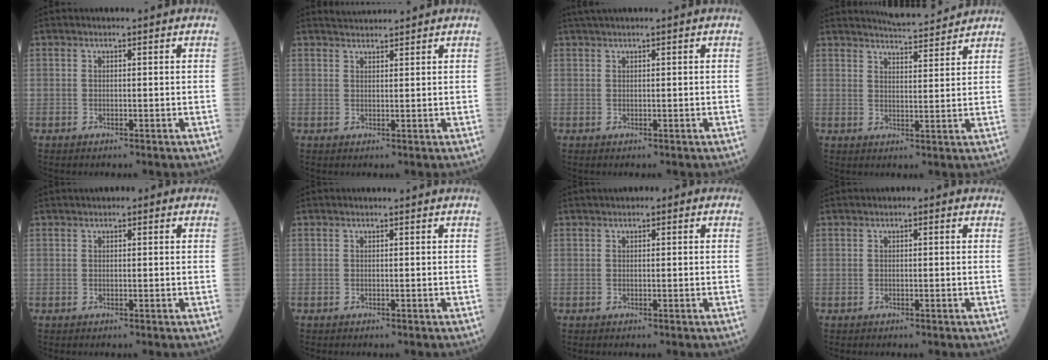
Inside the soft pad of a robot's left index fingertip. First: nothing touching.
{"total": 2.1, "force": [2.1, -0.2, 0.0], "torque": [-0.005, 0.017, 0.044]}
{"total": 1.6, "force": [1.1, -0.3, 1.1], "torque": [-0.026, 0.017, 0.024]}
{"total": 7.7, "force": [7.5, 0.5, 1.7], "torque": [-0.035, 0.008, 0.106]}
{"total": 1.8, "force": [1.0, 0.8, 1.3], "torque": [-0.023, 0.016, 0.011]}
{"total": 0.0}
{"total": 1.7, "force": [0.7, 0.8, 1.3], "torque": [-0.025, 0.019, 0.010]}
{"total": 0.6, "force": [0.2, 0.3, 0.5], "torque": [-0.003, 0.005, -0.005]}